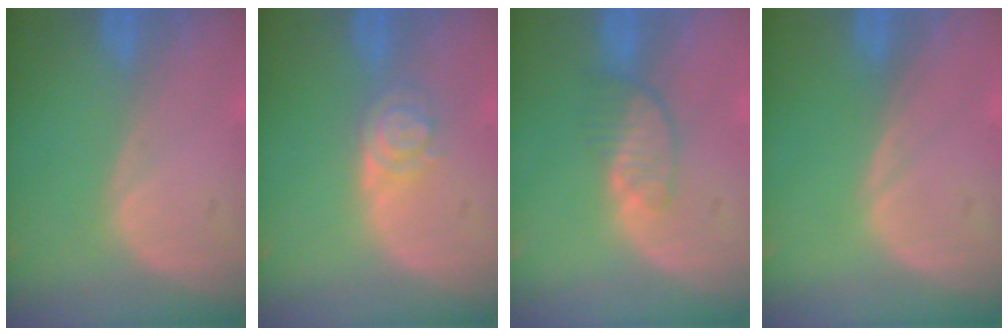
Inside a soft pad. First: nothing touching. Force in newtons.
{"total": 4.0, "press": 3.6, "slide": 1.7}
{"total": 3.6, "press": 3.5, "slide": 1.1}
{"total": 0.0}